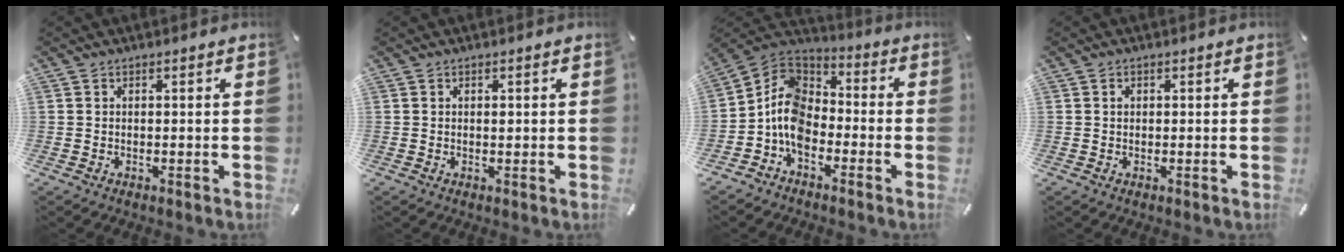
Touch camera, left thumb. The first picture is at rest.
{"total": 0.8, "force": [0.1, 0.4, 0.6], "torque": [-0.012, -0.001, 0.002]}
{"total": 10.1, "force": [-5.0, 7.2, 5.1], "torque": [-0.132, 0.018, -0.105]}
{"total": 0.6, "force": [0.1, 0.5, 0.3], "torque": [0.001, -0.002, -0.001]}